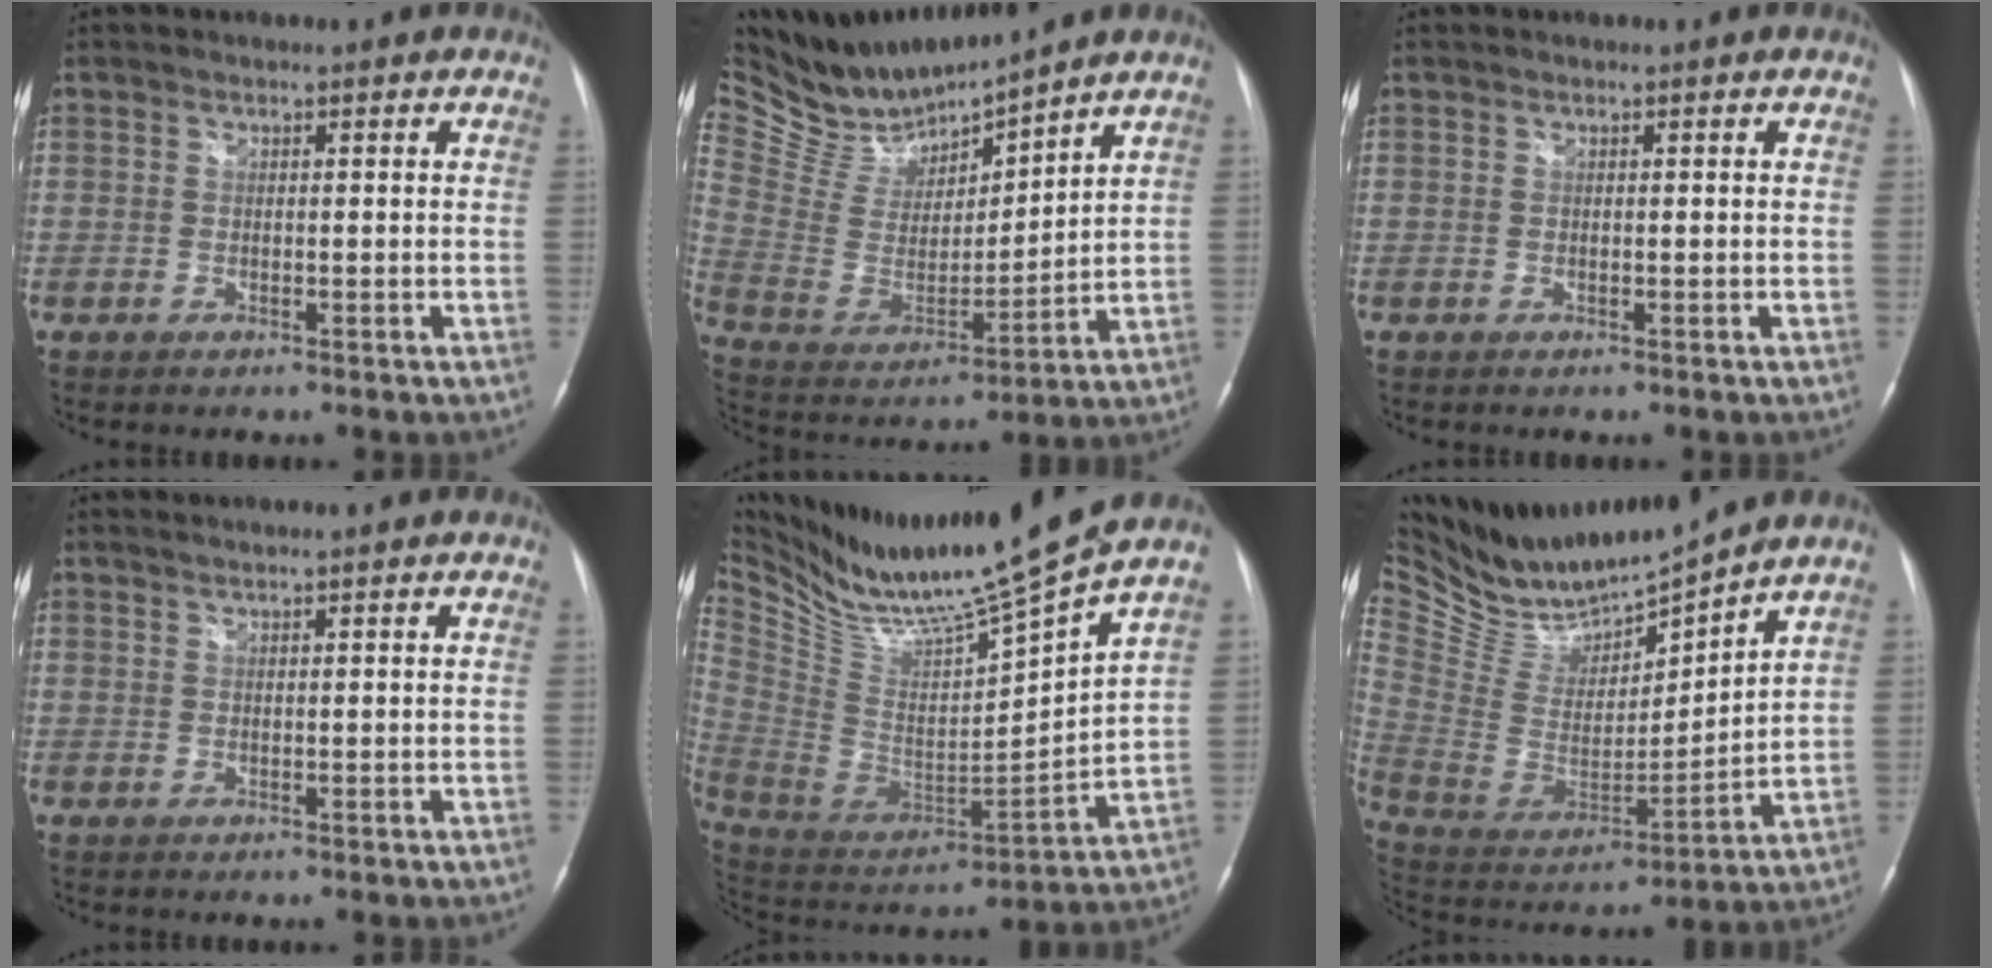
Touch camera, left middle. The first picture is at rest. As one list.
[{"total": 14.9, "force": [14.3, 0.9, 3.9], "torque": [-0.098, -0.010, 0.287]}, {"total": 0.0}, {"total": 1.4, "force": [1.1, -0.4, 0.7], "torque": [-0.015, 0.007, 0.026]}, {"total": 18.7, "force": [16.5, -1.4, 8.6], "torque": [-0.175, -0.055, 0.297]}, {"total": 17.5, "force": [16.8, 1.3, 4.8], "torque": [-0.120, -0.036, 0.318]}]